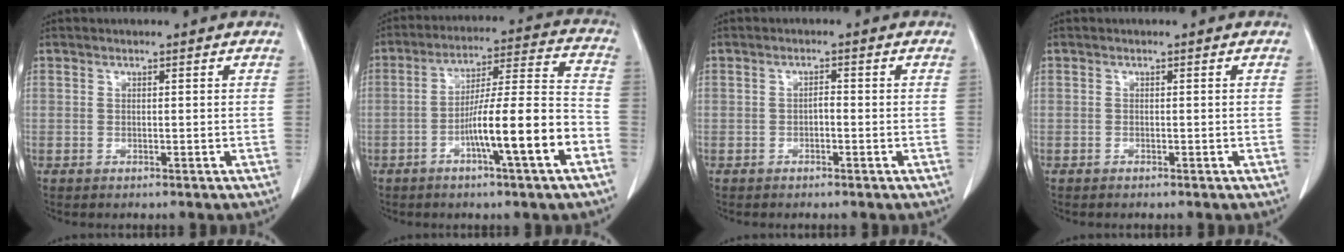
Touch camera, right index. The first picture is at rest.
{"total": 14.2, "force": [-5.4, 0.0, 13.1], "torque": [-0.215, 0.008, -0.090]}
{"total": 1.4, "force": [-0.2, 0.5, 1.3], "torque": [-0.016, 0.004, -0.005]}
{"total": 0.0}